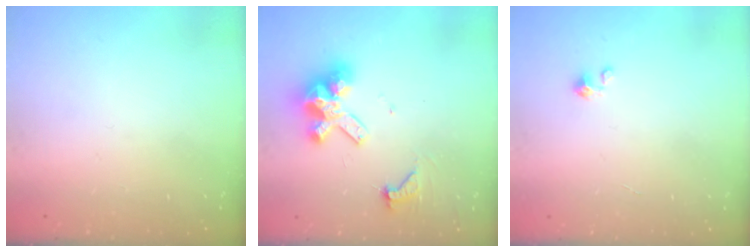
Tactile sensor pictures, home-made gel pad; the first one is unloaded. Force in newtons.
{"total": 11.3, "press": 11.2, "slide": 1.2}
{"total": 0.9, "press": 0.9, "slide": 0.1}